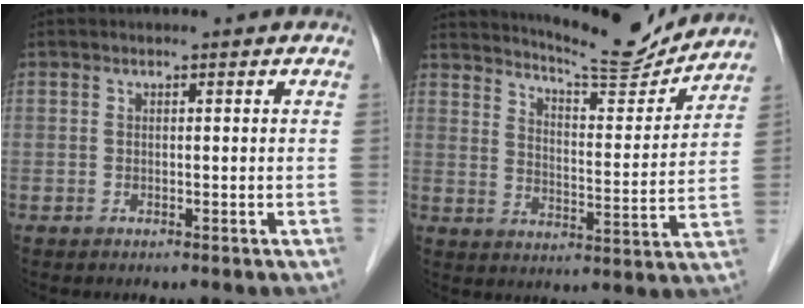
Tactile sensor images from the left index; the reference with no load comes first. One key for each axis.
{"total": 13.2, "fx": 12.7, "fy": 0.4, "fz": 3.3, "tx": -0.060, "ty": -0.016, "tz": 0.183}